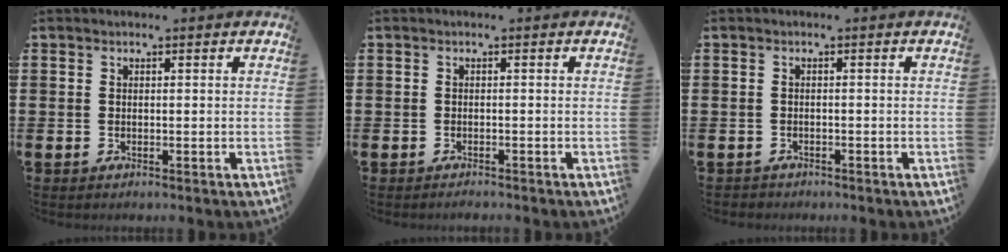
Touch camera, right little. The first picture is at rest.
{"total": 0.5, "force": [-0.5, 0.0, 0.1], "torque": [-0.003, -0.004, -0.010]}
{"total": 0.6, "force": [-0.5, 0.3, -0.1], "torque": [0.000, 0.002, -0.013]}